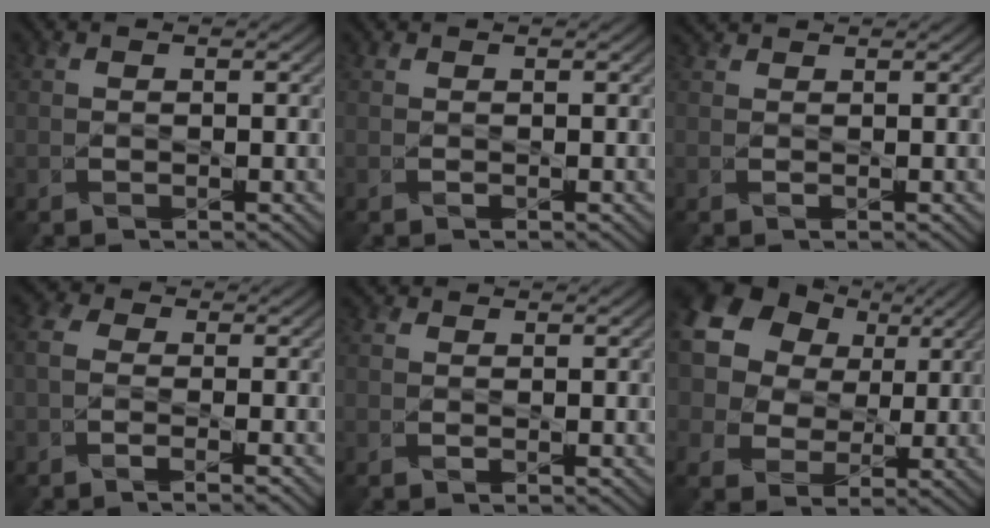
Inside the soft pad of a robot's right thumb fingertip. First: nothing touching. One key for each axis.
{"total": 0.0}
{"total": 1.1, "fx": 1.1, "fy": 0.1, "fz": 0.3, "tx": -0.013, "ty": 0.005, "tz": 0.024}
{"total": 3.8, "fx": -1.2, "fy": 1.9, "fz": 3.0, "tx": -0.075, "ty": -0.003, "tz": -0.028}
{"total": 0.9, "fx": 0.8, "fy": 0.3, "fz": 0.3, "tx": -0.012, "ty": 0.002, "tz": 0.013}
{"total": 16.7, "fx": 7.0, "fy": 13.0, "fz": 7.7, "tx": -0.233, "ty": 0.051, "tz": 0.136}